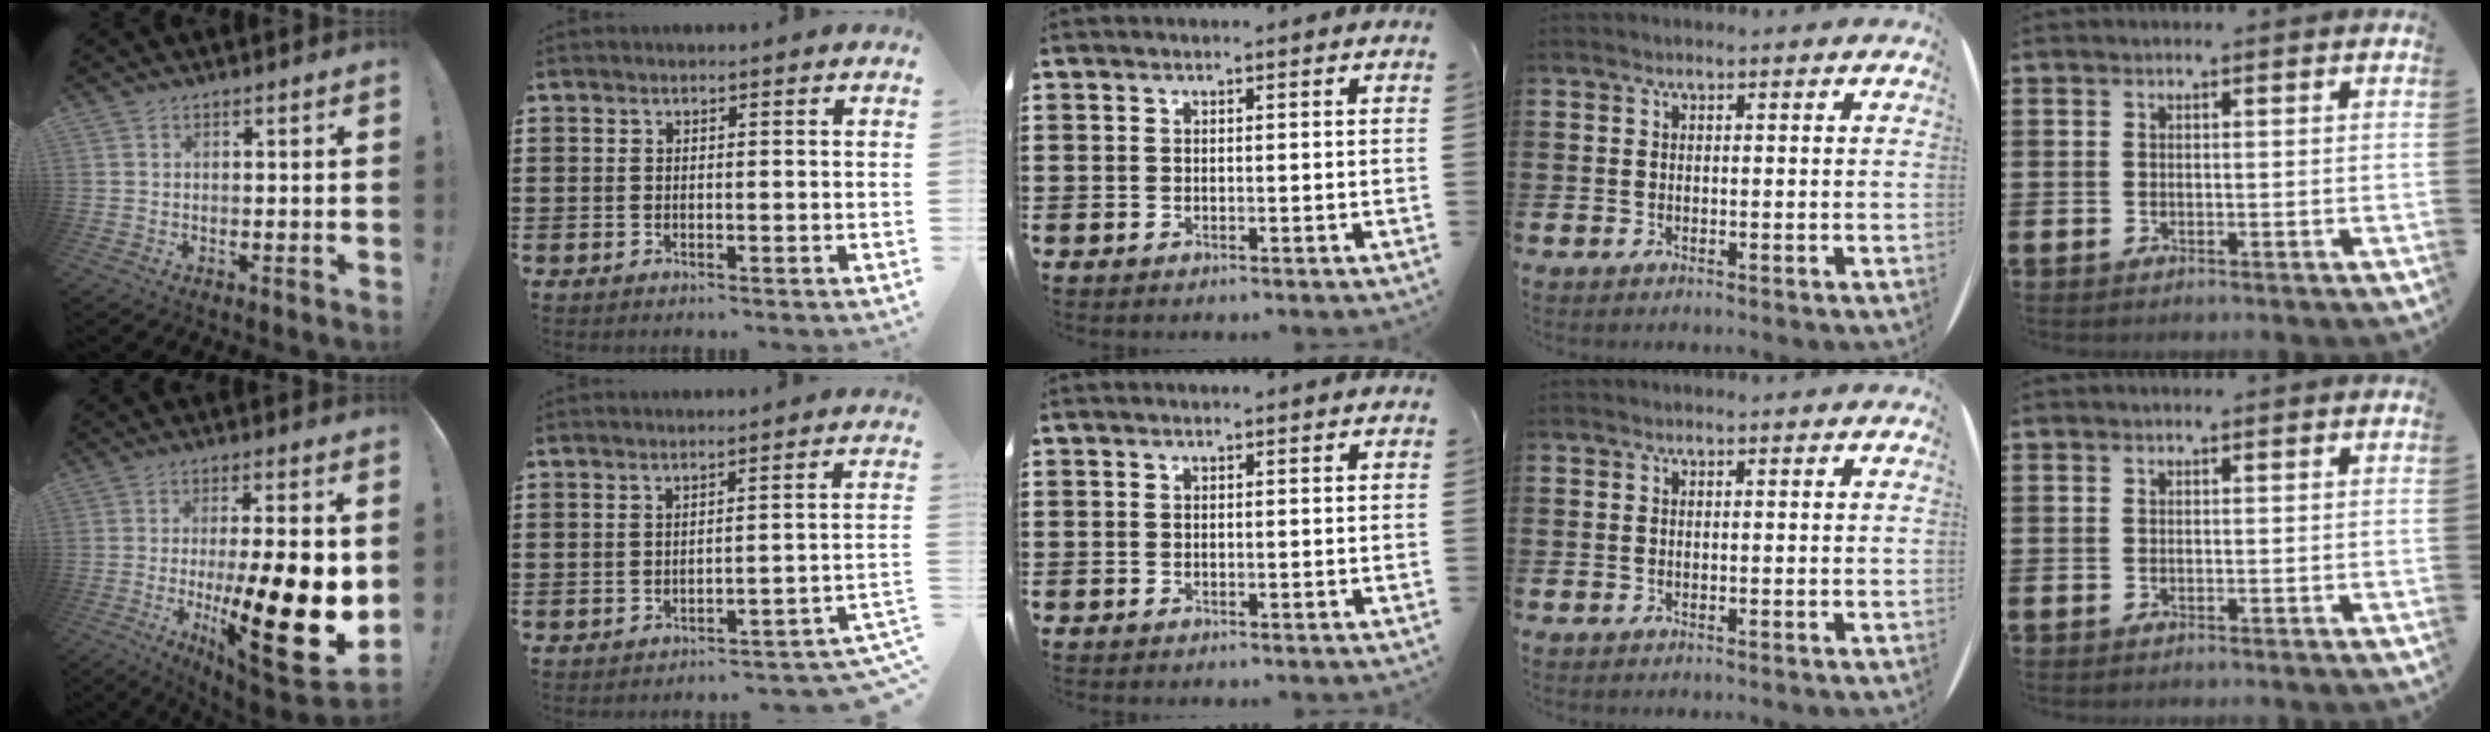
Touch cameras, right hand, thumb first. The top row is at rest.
{"thumb": {"total": 23.4, "force": [-3.3, 4.7, 22.6], "torque": [-0.371, -0.015, -0.046]}, "index": {"total": 2.9, "force": [-2.6, -0.2, 1.4], "torque": [-0.028, -0.008, -0.055]}}